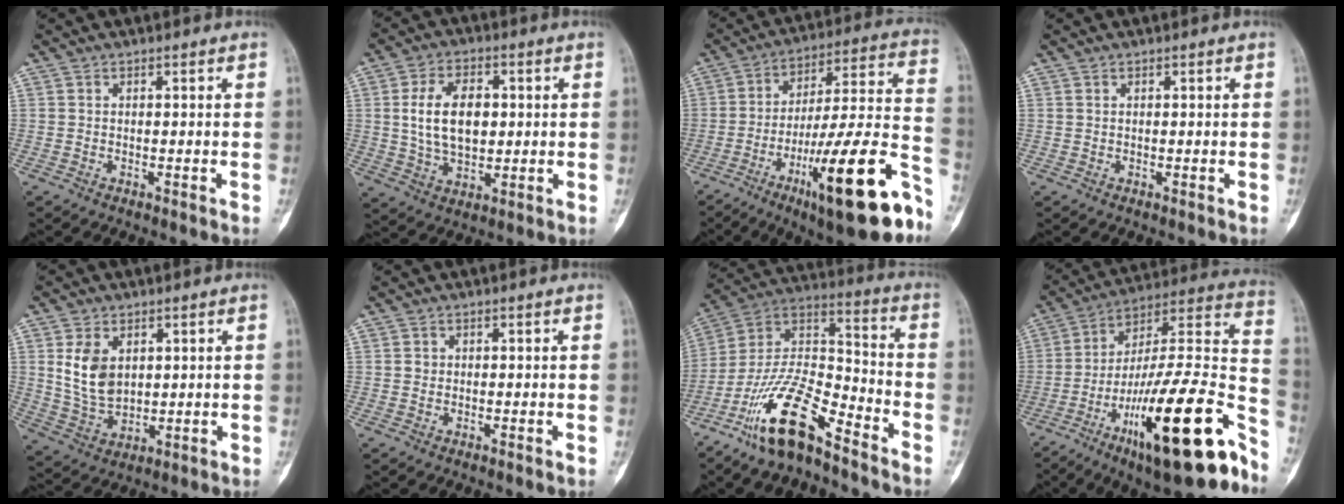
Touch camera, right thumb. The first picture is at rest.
{"total": 11.4, "force": [1.3, 7.0, 8.8], "torque": [-0.141, 0.000, 0.028]}
{"total": 25.5, "force": [-12.7, 4.9, 21.6], "torque": [-0.304, 0.060, -0.195]}
{"total": 0.0}
{"total": 8.6, "force": [2.2, 5.8, 5.9], "torque": [-0.092, -0.012, 0.057]}
{"total": 1.0, "force": [0.0, 0.9, 0.3], "torque": [-0.001, 0.003, 0.000]}
{"total": 17.5, "force": [-11.7, 5.7, 11.7], "torque": [-0.220, 0.080, -0.221]}
{"total": 31.3, "force": [-15.3, 8.1, 26.1], "torque": [-0.351, 0.074, -0.239]}